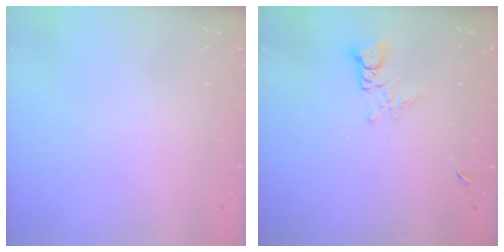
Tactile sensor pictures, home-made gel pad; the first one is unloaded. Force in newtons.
{"total": 3.0, "press": 2.9, "slide": 0.3}